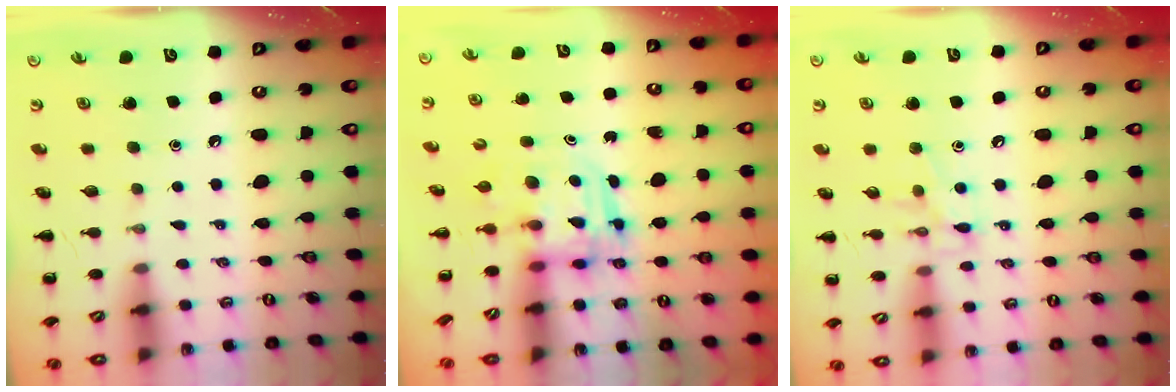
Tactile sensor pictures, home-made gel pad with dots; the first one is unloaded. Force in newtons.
{"total": 3.0, "press": 3.0, "slide": 0.3}
{"total": 7.9, "press": 7.9, "slide": 0.5}